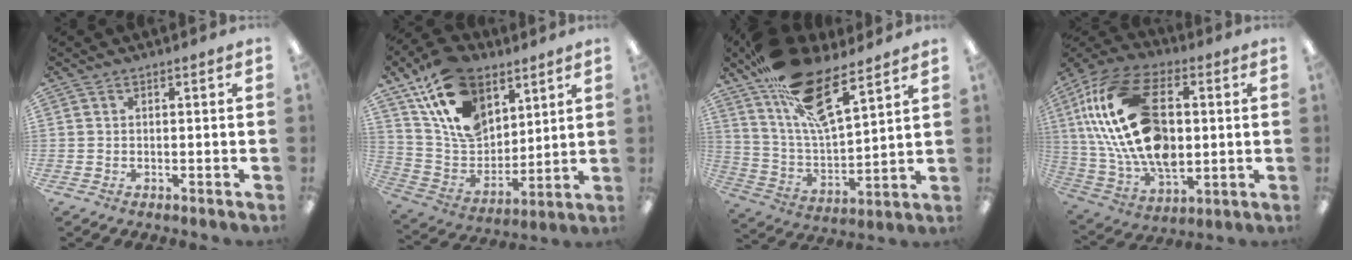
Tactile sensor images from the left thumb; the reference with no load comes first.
{"total": 19.4, "force": [11.3, 12.6, 9.5], "torque": [-0.189, -0.050, 0.213]}
{"total": 20.8, "force": [13.3, 8.3, 13.8], "torque": [-0.245, -0.063, 0.237]}
{"total": 26.0, "force": [4.2, 16.2, 19.9], "torque": [-0.400, 0.000, 0.078]}